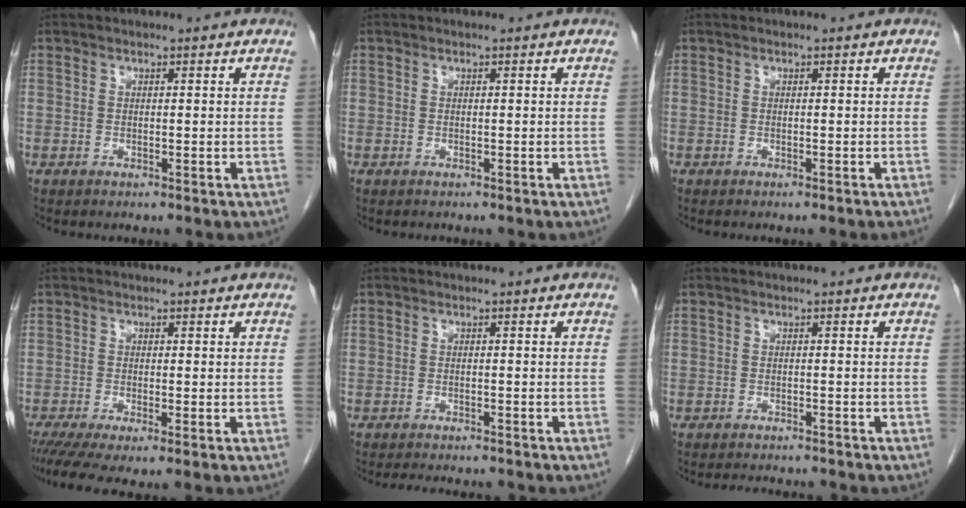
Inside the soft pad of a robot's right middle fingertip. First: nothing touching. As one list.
[{"total": 0.0}, {"total": 1.2, "force": [-1.0, -0.2, 0.5], "torque": [-0.001, 0.003, -0.013]}, {"total": 5.4, "force": [-3.5, 0.9, 4.0], "torque": [-0.065, -0.016, -0.062]}, {"total": 5.9, "force": [-5.4, 1.0, 2.2], "torque": [-0.029, -0.007, -0.073]}, {"total": 4.8, "force": [-4.5, 0.8, 1.4], "torque": [-0.018, -0.007, -0.060]}]